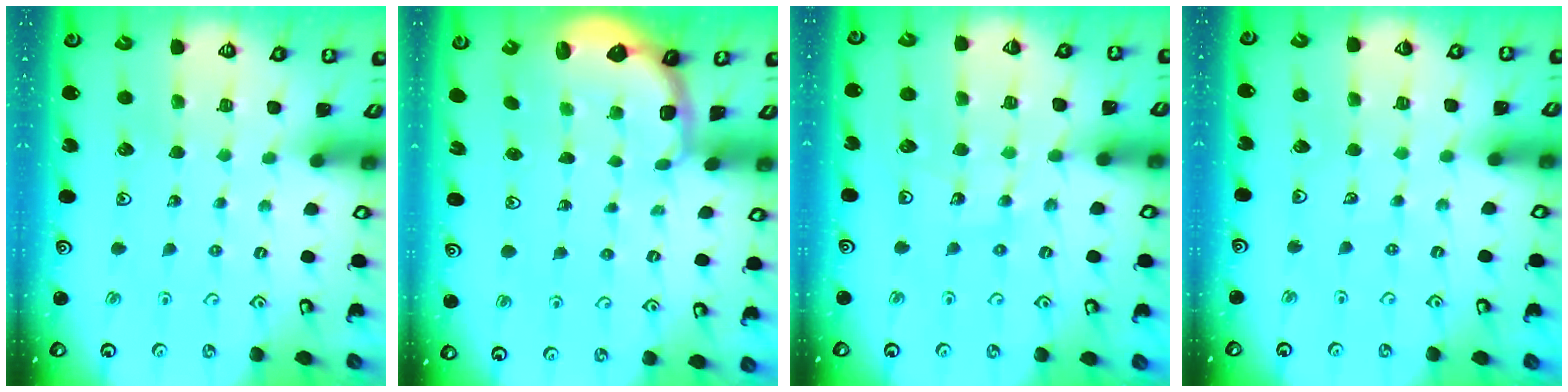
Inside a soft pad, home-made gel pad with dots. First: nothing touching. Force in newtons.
{"total": 2.5, "press": 1.9, "slide": 1.7}
{"total": 12.2, "press": 11.8, "slide": 2.8}
{"total": 3.2, "press": 3.1, "slide": 0.4}